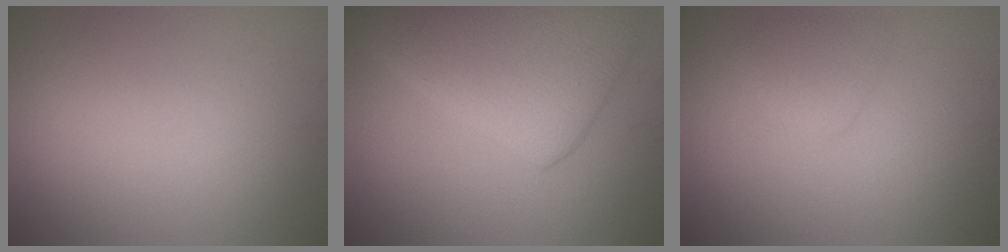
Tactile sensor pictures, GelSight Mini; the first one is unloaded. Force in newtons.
{"total": 8.0, "press": 8.0, "slide": 0.2}
{"total": 1.6, "press": 1.6, "slide": 0.1}